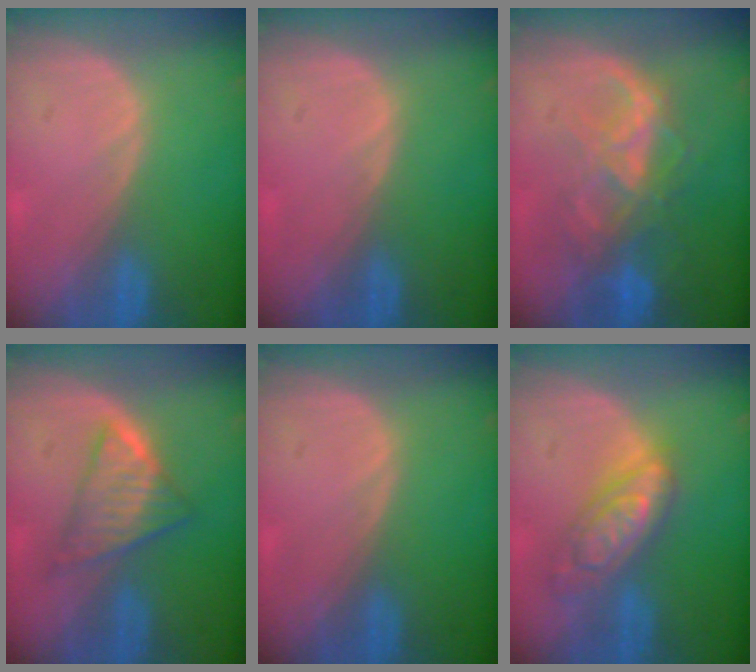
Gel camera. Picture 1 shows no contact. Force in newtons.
{"total": 0.5, "press": 0.0, "slide": 0.5}
{"total": 8.8, "press": 7.5, "slide": 4.6}
{"total": 6.1, "press": 5.8, "slide": 2.0}
{"total": 0.0}
{"total": 7.4, "press": 7.4, "slide": 0.5}